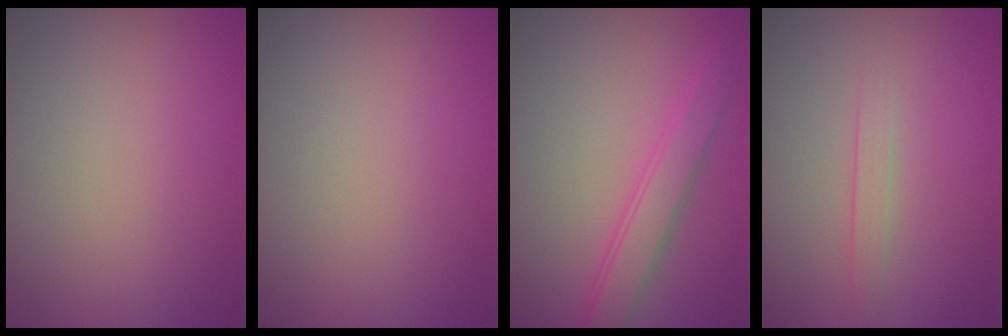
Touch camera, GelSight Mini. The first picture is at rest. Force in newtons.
{"total": 0.0}
{"total": 2.8, "press": 2.8, "slide": 0.1}
{"total": 1.1, "press": 1.0, "slide": 0.1}